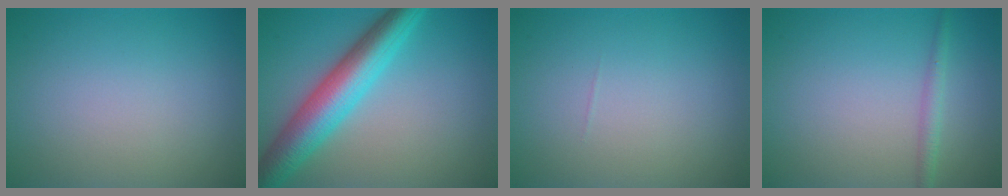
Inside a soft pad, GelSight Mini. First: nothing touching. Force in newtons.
{"total": 7.4, "press": 7.4, "slide": 0.1}
{"total": 0.0}
{"total": 1.4, "press": 1.4, "slide": 0.1}